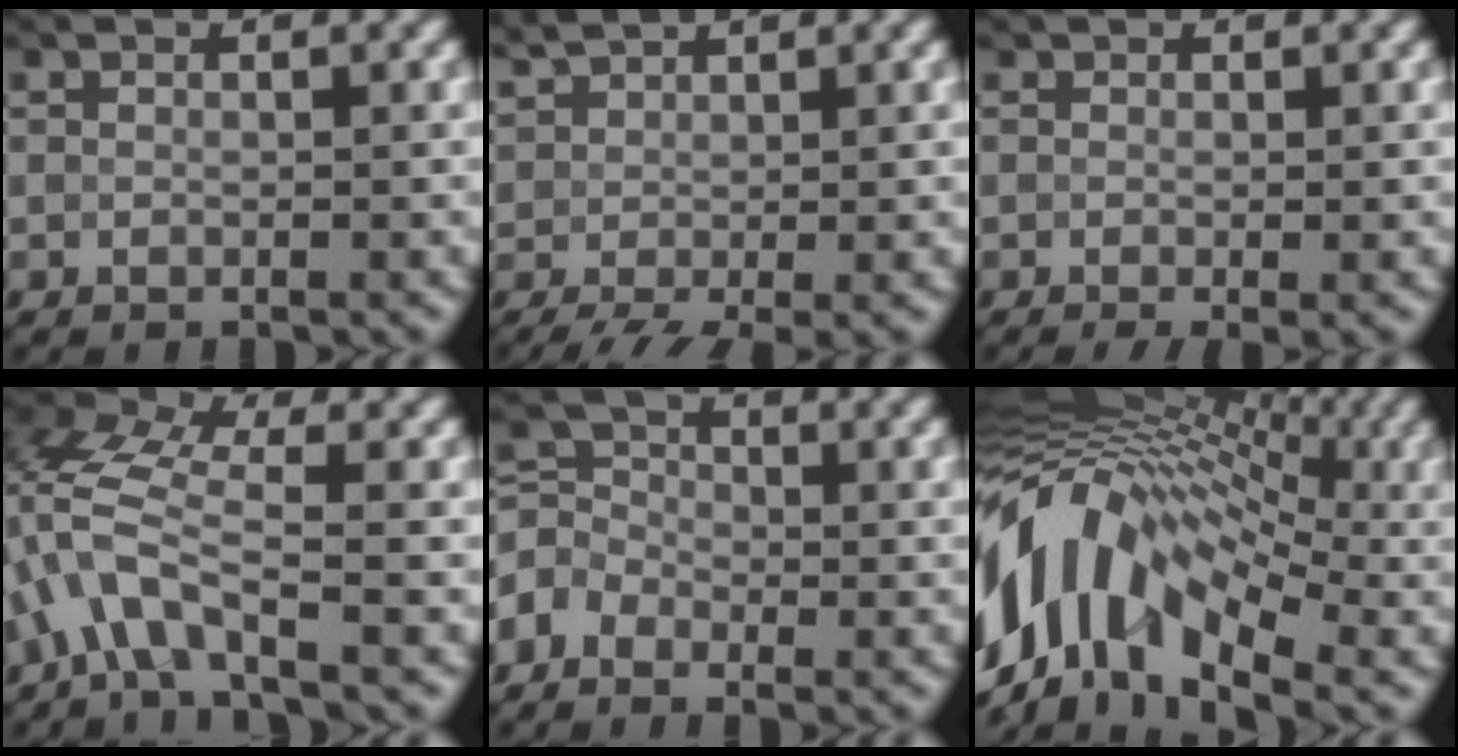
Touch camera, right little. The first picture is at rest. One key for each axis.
{"total": 3.7, "fx": 0.2, "fy": 2.1, "fz": 3.0, "tx": -0.085, "ty": 0.006, "tz": 0.007}
{"total": 1.3, "fx": -0.3, "fy": 0.6, "fz": 1.1, "tx": -0.019, "ty": -0.006, "tz": -0.005}
{"total": 5.8, "fx": -2.3, "fy": 1.7, "fz": 5.1, "tx": -0.125, "ty": 0.018, "tz": -0.057}
{"total": 2.8, "fx": -2.0, "fy": 1.7, "fz": 1.0, "tx": -0.031, "ty": 0.011, "tz": -0.052}
{"total": 14.2, "fx": -2.8, "fy": 8.6, "fz": 10.9, "tx": -0.218, "ty": 0.032, "tz": -0.068}